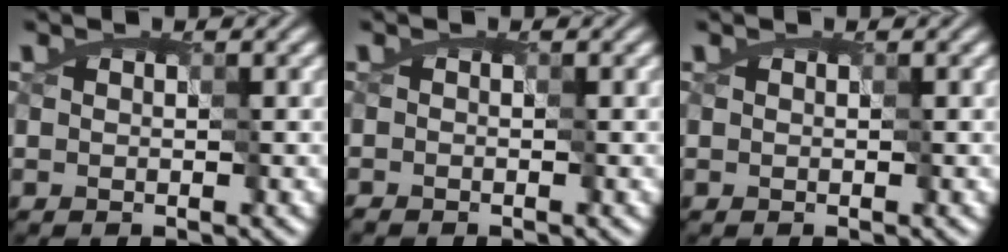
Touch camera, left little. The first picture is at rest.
{"total": 0.5, "force": [-0.5, -0.1, -0.1], "torque": [0.001, -0.001, -0.009]}
{"total": 0.0}